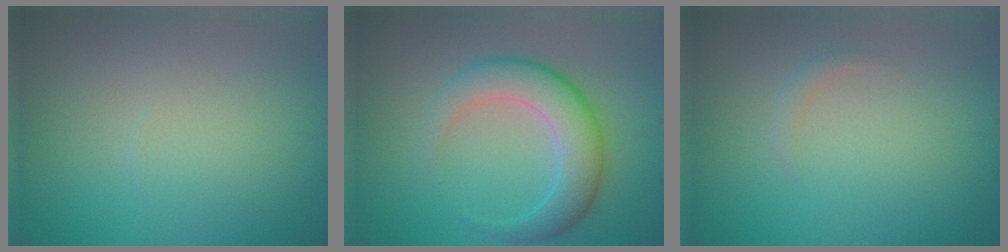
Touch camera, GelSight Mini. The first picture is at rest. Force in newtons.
{"total": 5.4, "press": 5.4, "slide": 0.2}
{"total": 0.9, "press": 0.9, "slide": 0.1}